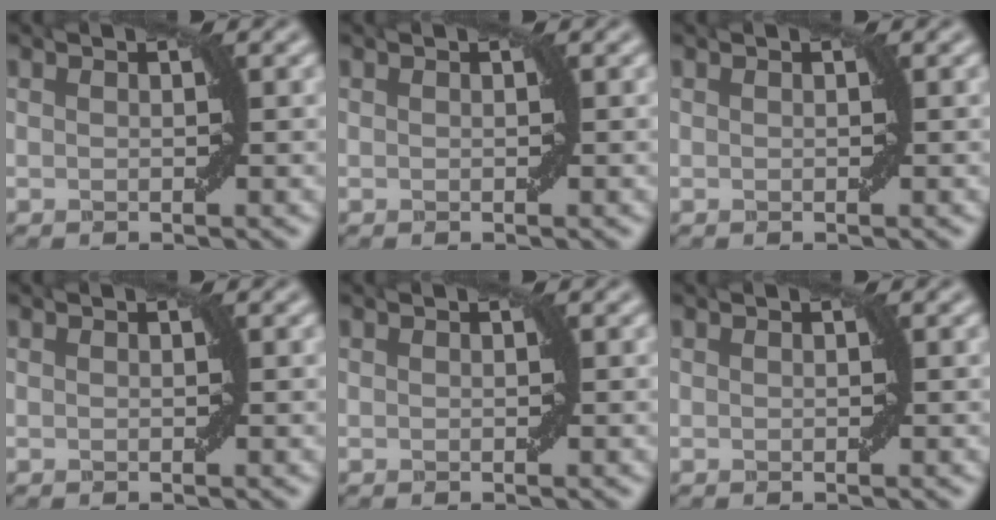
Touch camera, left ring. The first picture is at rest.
{"total": 0.0}
{"total": 0.0}
{"total": 0.0}
{"total": 0.0}
{"total": 0.0}